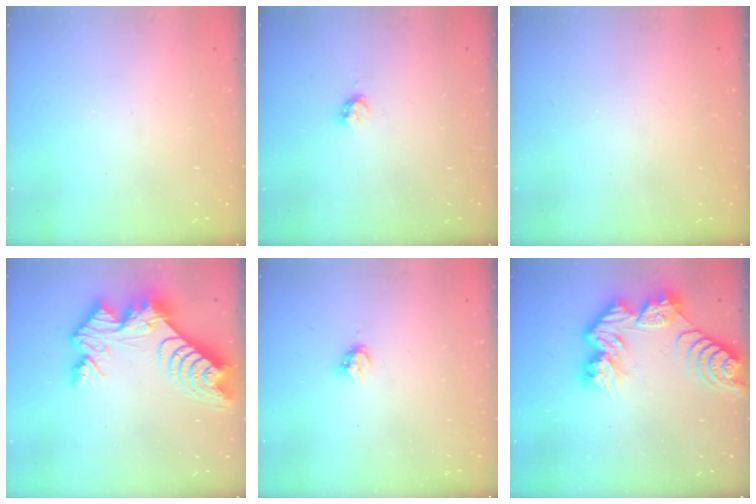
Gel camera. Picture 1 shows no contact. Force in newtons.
{"total": 2.8, "press": 2.7, "slide": 0.3}
{"total": 0.0}
{"total": 15.4, "press": 15.4, "slide": 1.1}
{"total": 4.2, "press": 4.2, "slide": 0.6}
{"total": 14.8, "press": 14.8, "slide": 1.3}